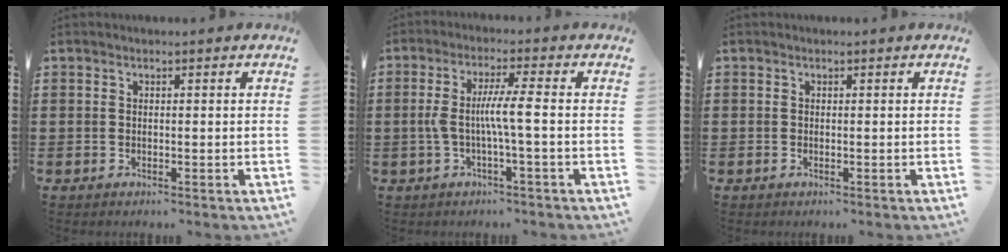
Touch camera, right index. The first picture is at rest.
{"total": 5.8, "force": [-0.7, -0.1, 5.7], "torque": [-0.120, -0.010, -0.023]}
{"total": 0.0}